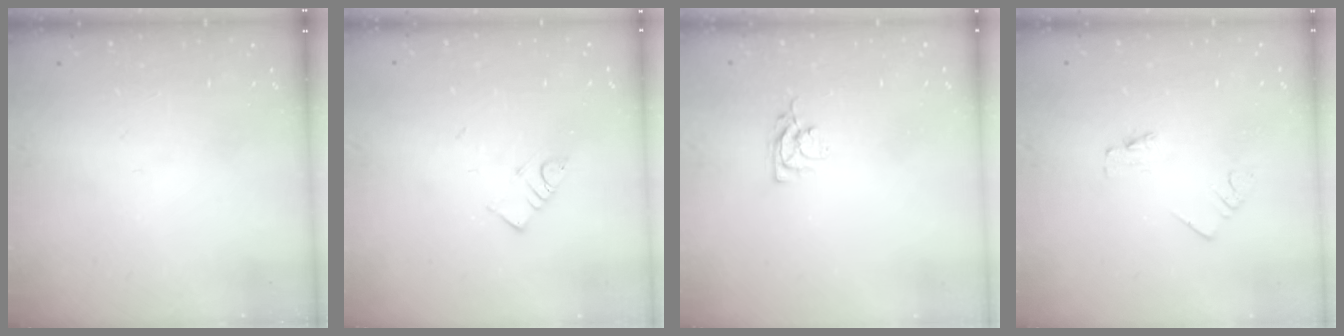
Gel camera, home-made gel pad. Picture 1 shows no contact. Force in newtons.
{"total": 3.9, "press": 3.9, "slide": 0.5}
{"total": 3.9, "press": 3.9, "slide": 0.4}
{"total": 0.0}